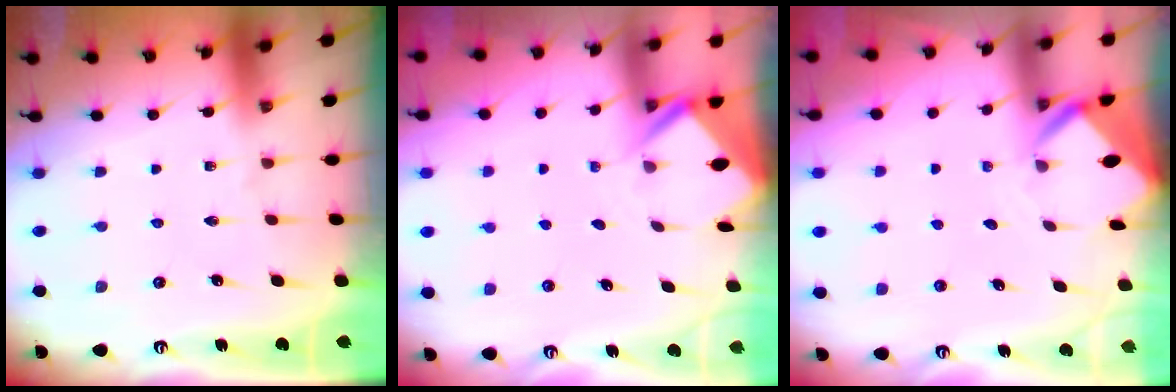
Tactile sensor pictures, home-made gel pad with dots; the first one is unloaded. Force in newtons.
{"total": 2.4, "press": 2.4, "slide": 0.1}
{"total": 3.2, "press": 3.2, "slide": 0.1}